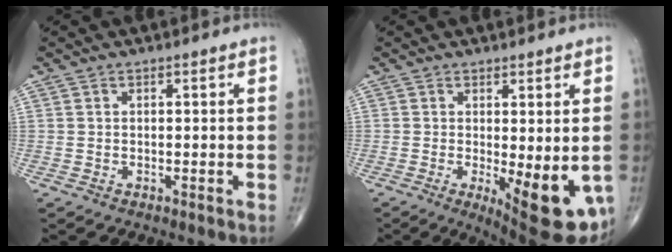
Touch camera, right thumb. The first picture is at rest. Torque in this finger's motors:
{"motor_torque": [-0.02, 0.83, 0.53, 0.23, 0.09]}